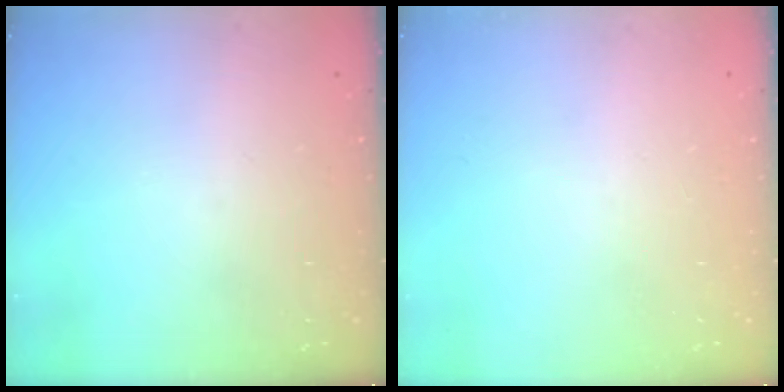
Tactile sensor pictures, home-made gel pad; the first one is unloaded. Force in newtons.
{"total": 0.0}